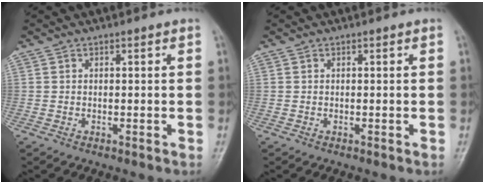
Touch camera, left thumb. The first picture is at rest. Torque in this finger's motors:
{"motor_torque": [0.00, 0.00, 0.00, 0.00, 0.00]}